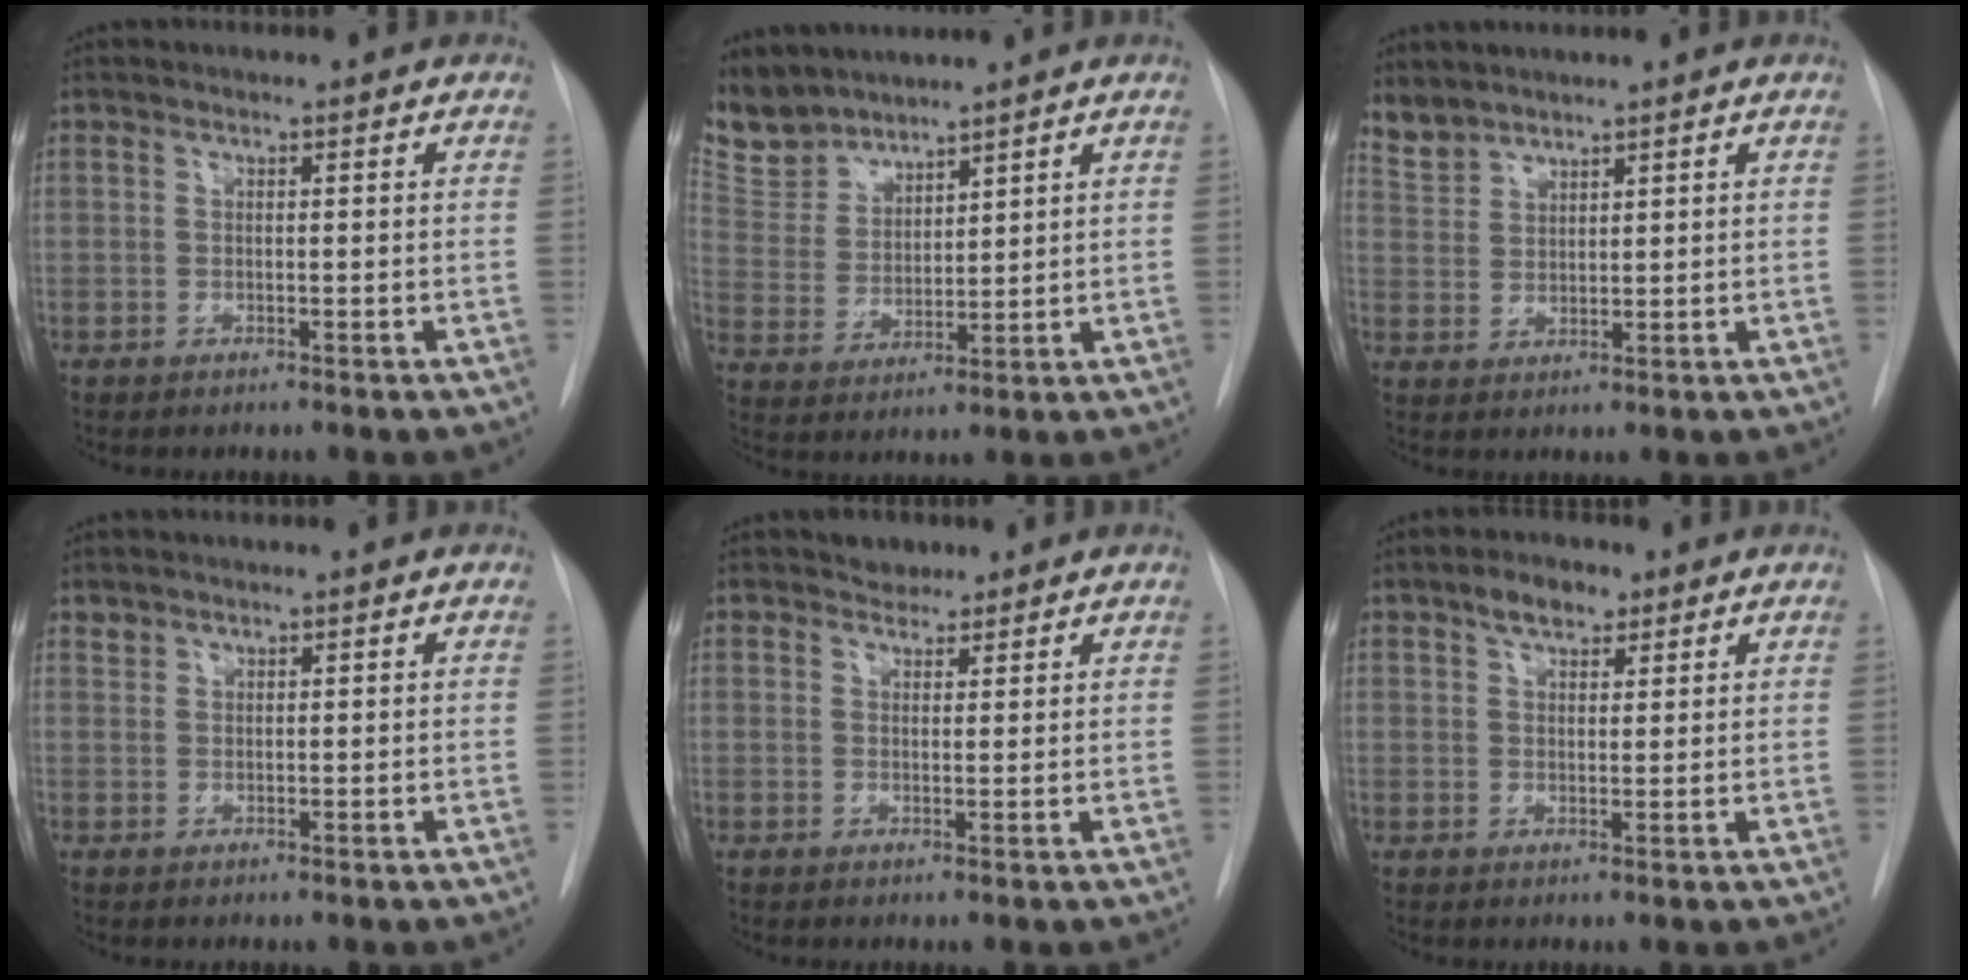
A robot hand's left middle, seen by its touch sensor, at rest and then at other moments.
{"total": 7.7, "force": [7.4, 2.1, 0.5], "torque": [-0.020, 0.004, 0.168]}
{"total": 3.7, "force": [3.5, 1.0, 0.0], "torque": [-0.005, 0.009, 0.079]}
{"total": 0.8, "force": [0.8, 0.3, -0.1], "torque": [0.003, 0.003, 0.014]}
{"total": 2.2, "force": [1.8, 1.2, 0.2], "torque": [-0.003, 0.003, 0.025]}
{"total": 4.0, "force": [2.6, 2.0, 2.3], "torque": [-0.042, 0.011, 0.045]}